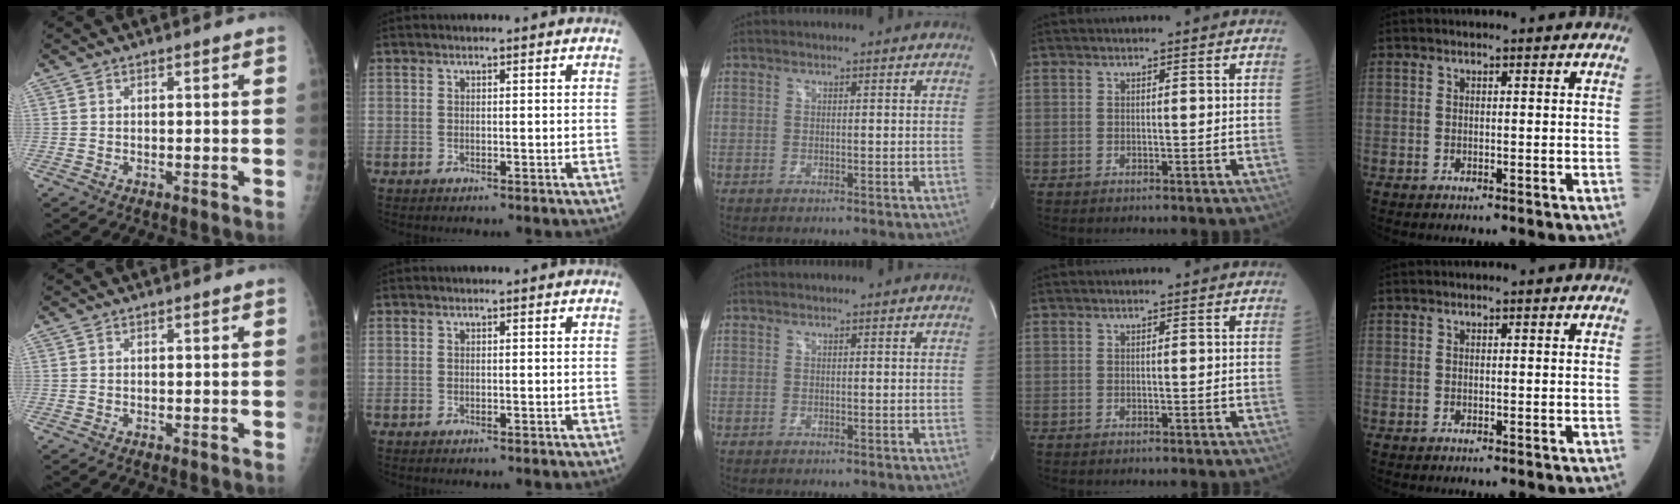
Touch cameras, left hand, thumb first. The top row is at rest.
{}